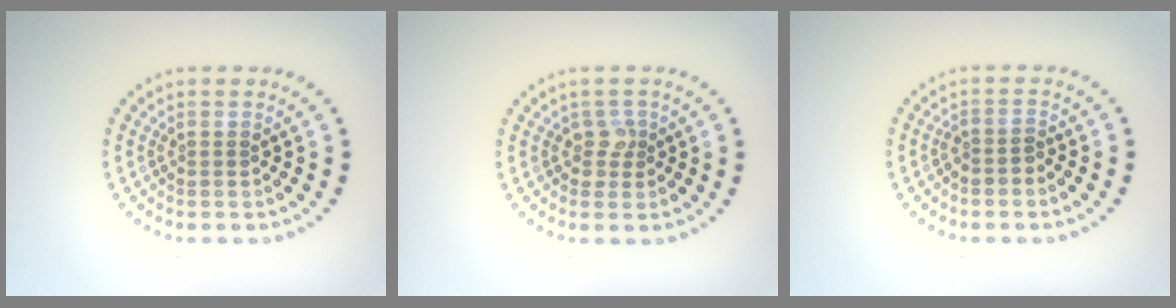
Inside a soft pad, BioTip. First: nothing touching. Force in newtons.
{"total": 1.5, "press": 1.2, "slide": 0.9}
{"total": 1.3, "press": 1.1, "slide": 0.7}